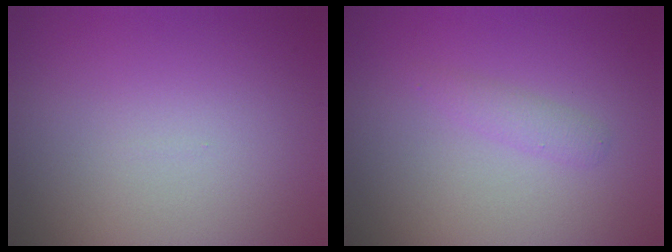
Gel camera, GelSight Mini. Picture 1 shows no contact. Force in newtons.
{"total": 1.1, "press": 1.1, "slide": 0.1}